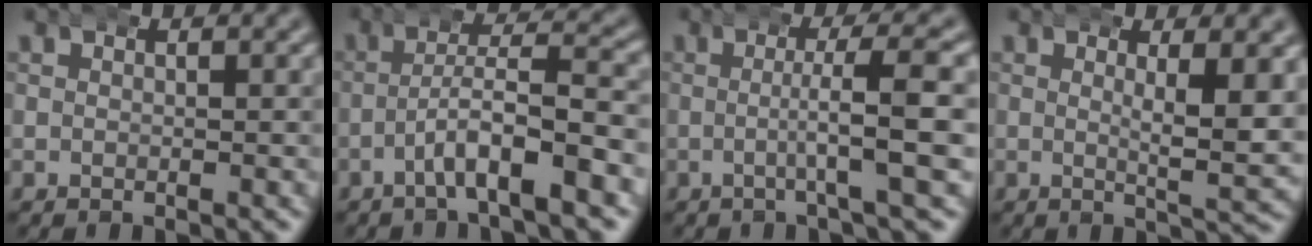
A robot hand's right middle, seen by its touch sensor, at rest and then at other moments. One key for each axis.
{"total": 4.9, "fx": -2.6, "fy": 0.7, "fz": 4.1, "tx": -0.061, "ty": 0.012, "tz": -0.045}
{"total": 3.9, "fx": -0.5, "fy": -0.5, "fz": 3.9, "tx": -0.063, "ty": 0.002, "tz": -0.008}
{"total": 4.5, "fx": 1.5, "fy": 0.4, "fz": 4.2, "tx": -0.064, "ty": -0.002, "tz": 0.023}